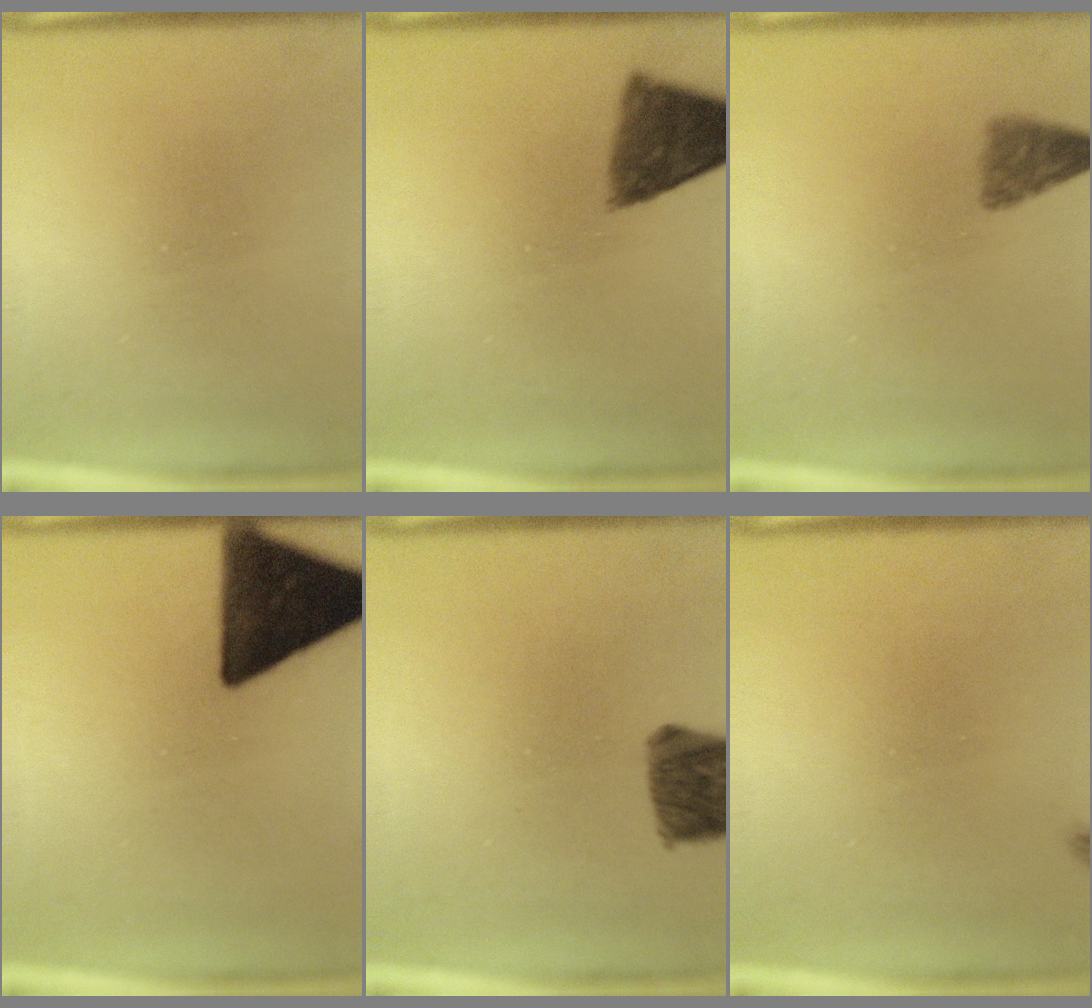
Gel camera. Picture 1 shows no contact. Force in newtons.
{"total": 8.0}
{"total": 3.4}
{"total": 16.0}
{"total": 10.1}
{"total": 1.1}